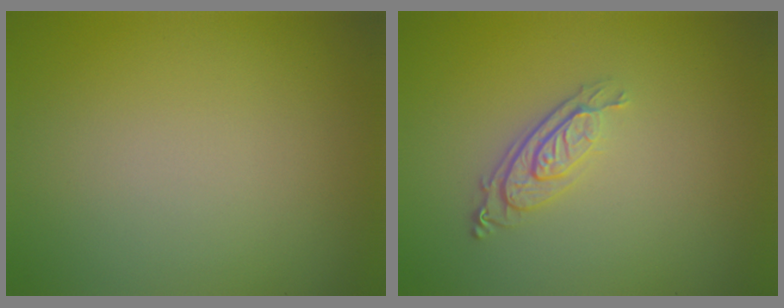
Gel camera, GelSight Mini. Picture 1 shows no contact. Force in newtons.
{"total": 2.9, "press": 2.0, "slide": 2.0}